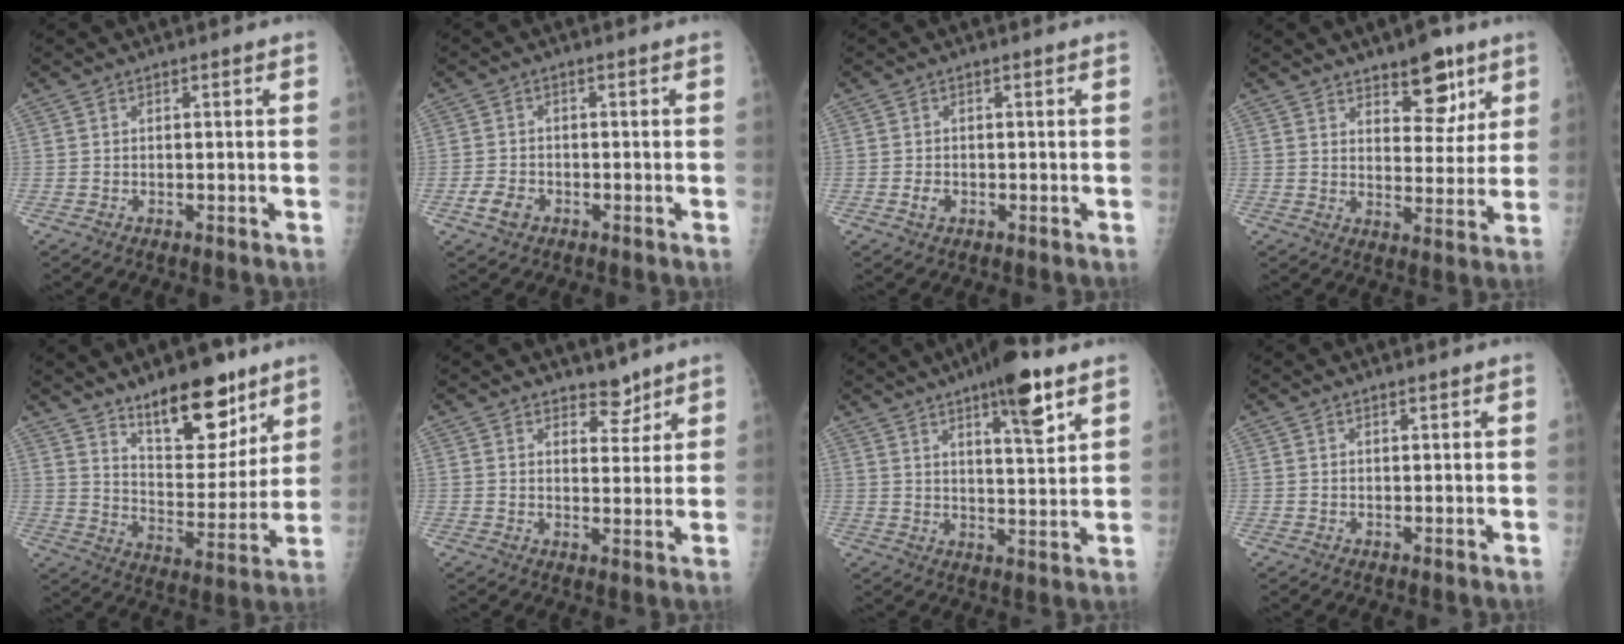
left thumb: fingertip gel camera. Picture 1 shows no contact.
{"total": 3.4, "force": [-1.6, 2.4, 1.8], "torque": [-0.031, 0.007, -0.026]}
{"total": 1.7, "force": [-0.5, 1.2, 1.0], "torque": [-0.017, 0.001, -0.009]}
{"total": 9.9, "force": [6.3, 4.8, 6.0], "torque": [-0.048, -0.037, 0.093]}
{"total": 16.3, "force": [11.2, 6.8, 9.8], "torque": [-0.093, -0.085, 0.184]}
{"total": 4.1, "force": [3.3, 2.1, 1.2], "torque": [0.007, -0.025, 0.051]}
{"total": 11.0, "force": [6.4, 2.5, 8.5], "torque": [-0.115, -0.032, 0.095]}
{"total": 0.6, "force": [0.5, 0.2, 0.3], "torque": [-0.006, -0.002, 0.008]}